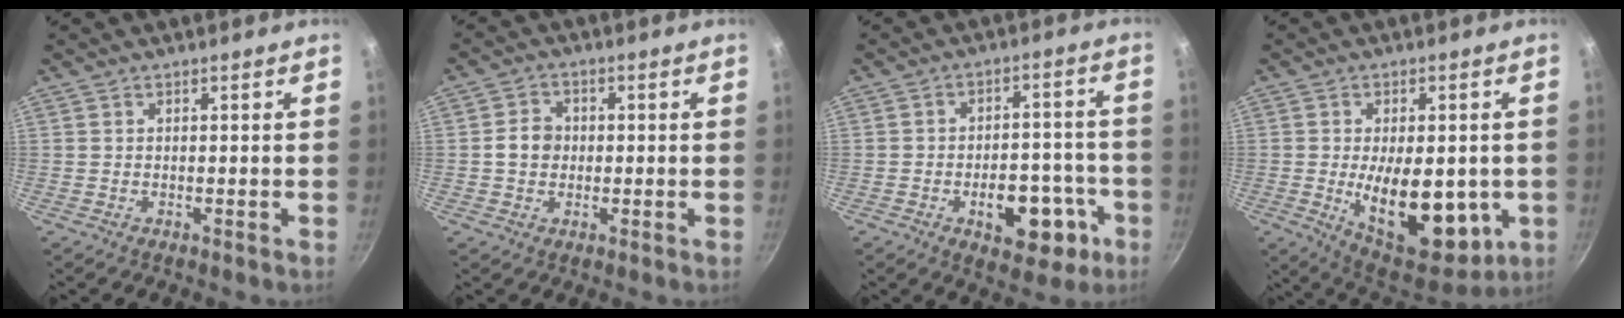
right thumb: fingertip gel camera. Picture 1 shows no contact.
{"total": 4.7, "force": [-0.2, 4.0, 2.4], "torque": [-0.021, 0.012, -0.010]}
{"total": 12.7, "force": [-5.0, 7.3, 9.1], "torque": [-0.089, 0.033, -0.058]}
{"total": 18.3, "force": [-2.7, 9.5, 15.5], "torque": [-0.193, -0.018, -0.024]}